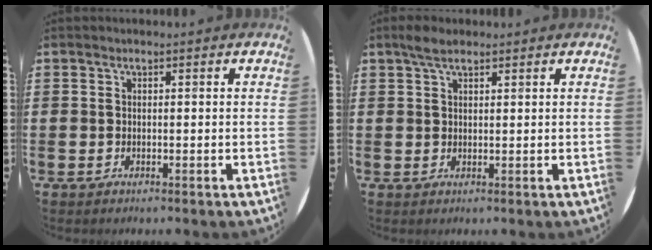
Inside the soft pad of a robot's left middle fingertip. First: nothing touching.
{"total": 2.4, "force": [1.8, 0.9, 1.4], "torque": [-0.030, 0.006, 0.032]}